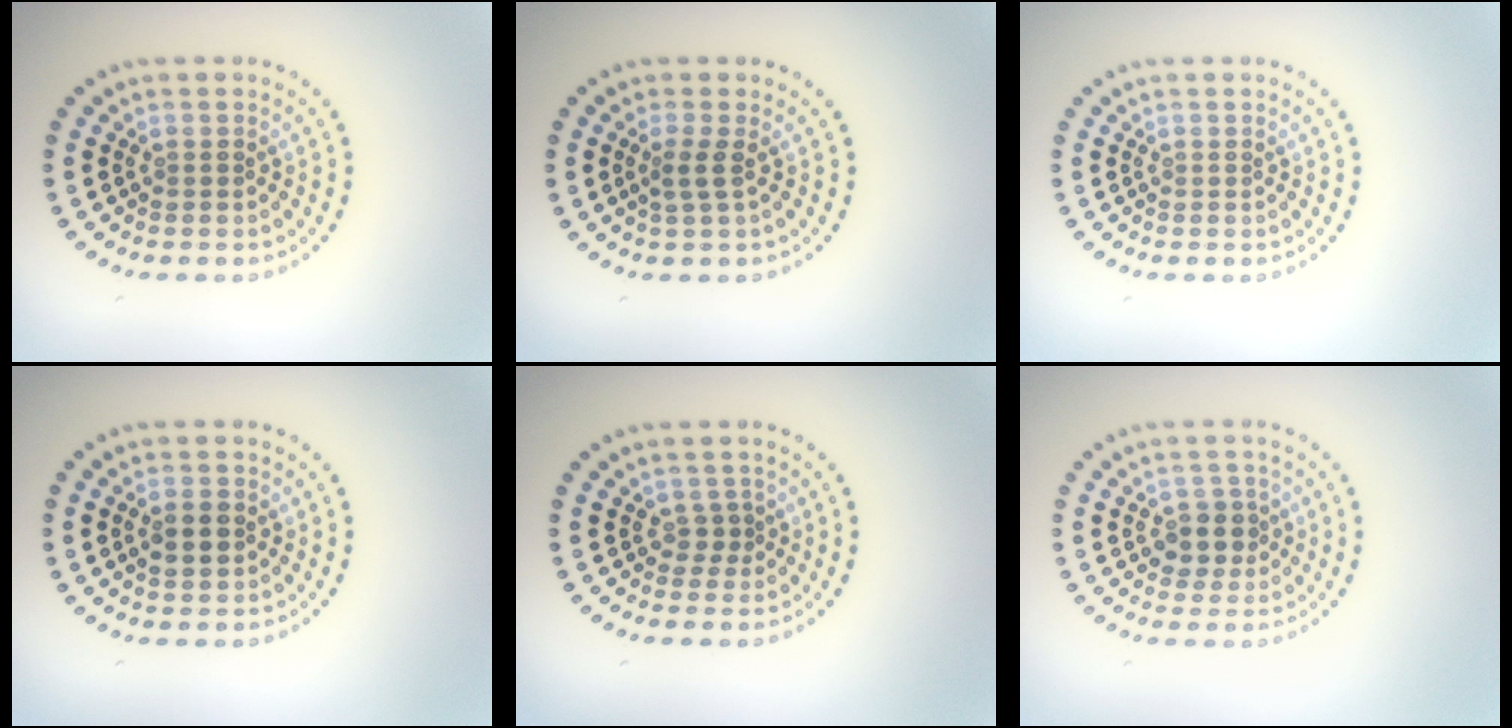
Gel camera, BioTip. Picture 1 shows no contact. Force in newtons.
{"total": 1.7, "press": 1.1, "slide": 1.3}
{"total": 0.0}
{"total": 1.8, "press": 1.8, "slide": 0.1}
{"total": 1.0, "press": 0.8, "slide": 0.6}
{"total": 2.4, "press": 2.3, "slide": 0.9}